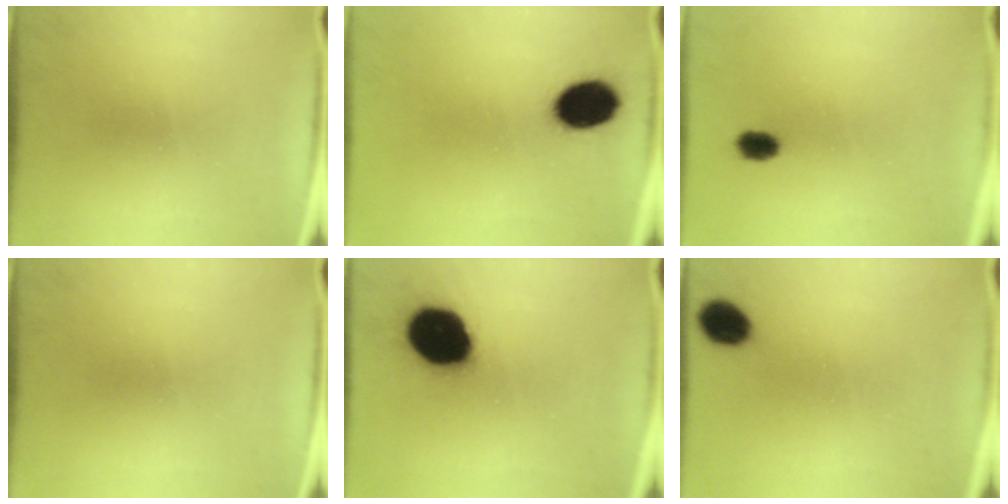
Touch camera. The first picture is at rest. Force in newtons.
{"total": 11.0}
{"total": 2.8}
{"total": 0.0}
{"total": 19.3}
{"total": 5.9}